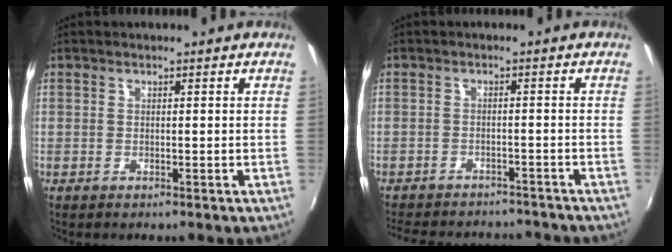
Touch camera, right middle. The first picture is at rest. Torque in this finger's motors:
{"motor_torque": [0.96, -1.18, 0.10, 0.06]}